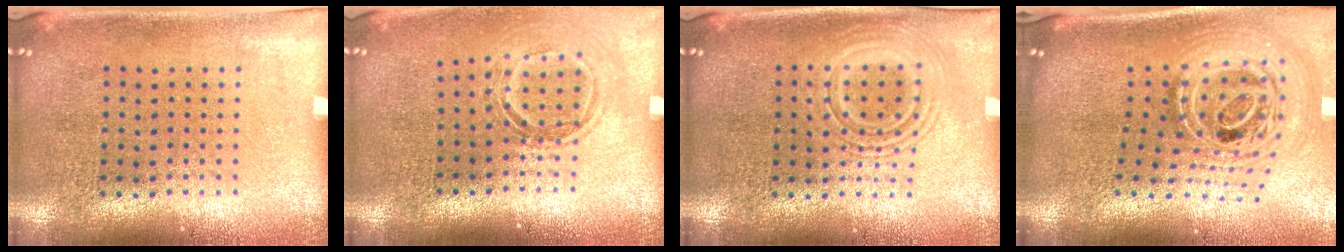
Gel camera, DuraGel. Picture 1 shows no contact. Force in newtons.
{"total": 1.5, "press": 1.1, "slide": 1.0}
{"total": 2.6, "press": 2.6, "slide": 0.5}
{"total": 3.1, "press": 2.1, "slide": 2.3}